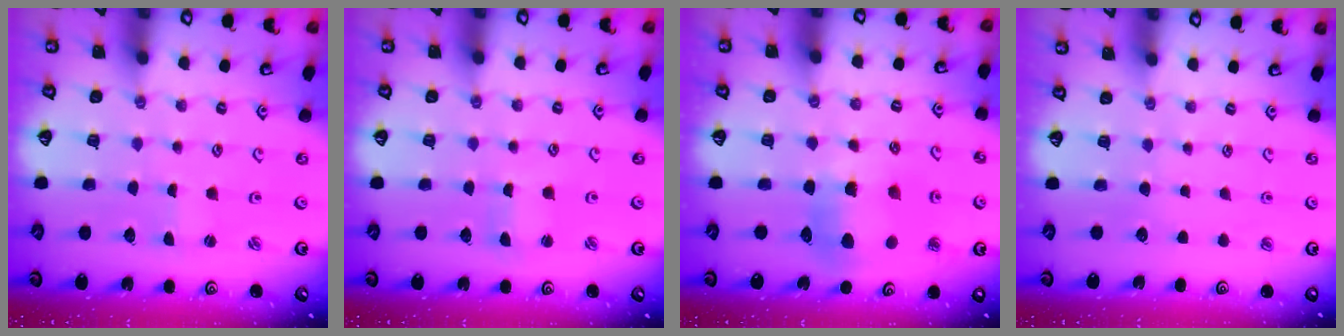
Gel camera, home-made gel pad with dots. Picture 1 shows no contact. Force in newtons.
{"total": 1.5, "press": 1.5, "slide": 0.2}
{"total": 9.2, "press": 9.1, "slide": 1.0}
{"total": 0.0}